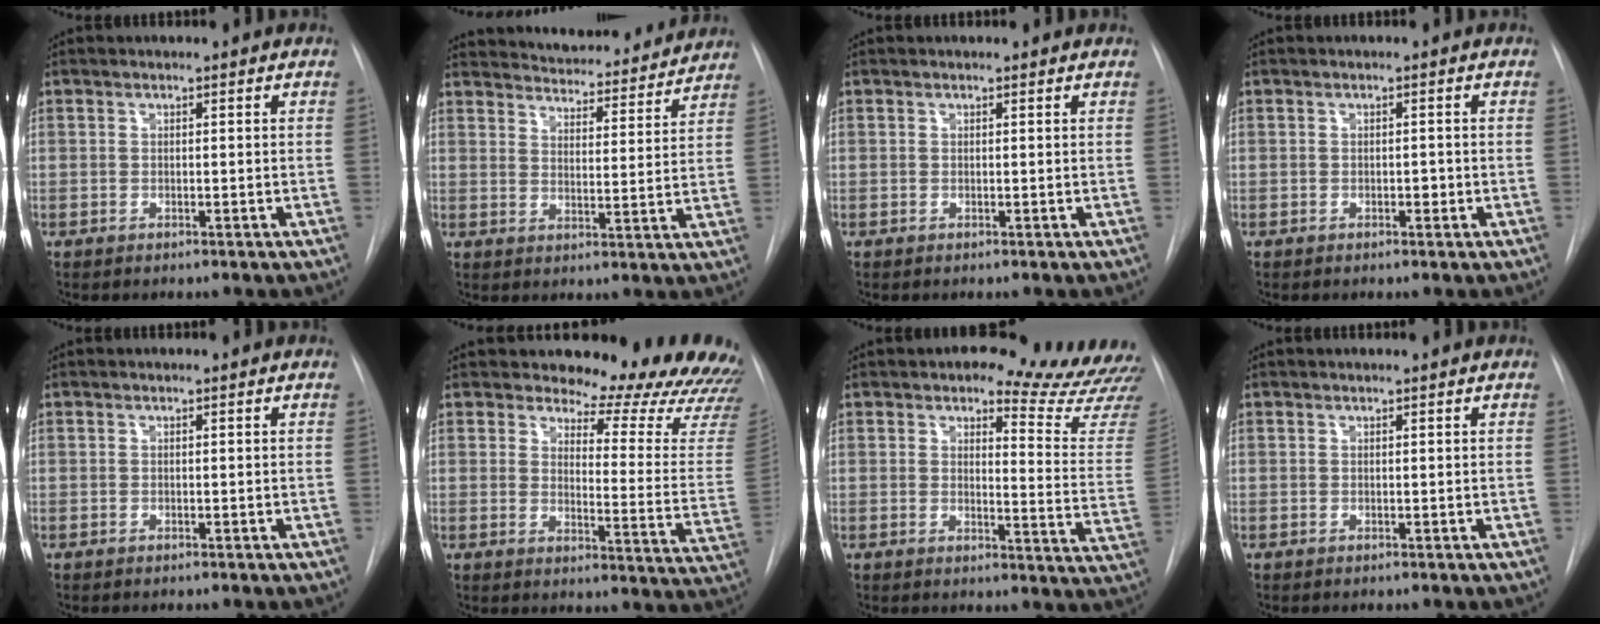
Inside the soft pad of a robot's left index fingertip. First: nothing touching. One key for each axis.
{"total": 20.4, "fx": 19.2, "fy": 4.3, "fz": 5.3, "tx": -0.081, "ty": -0.010, "tz": 0.245}
{"total": 1.0, "fx": 1.0, "fy": 0.4, "fz": 0.1, "tx": -0.010, "ty": 0.009, "tz": 0.010}
{"total": 0.9, "fx": -0.3, "fy": 0.6, "fz": 0.7, "tx": -0.009, "ty": 0.002, "tz": -0.004}
{"total": 0.0}
{"total": 20.1, "fx": 19.0, "fy": 3.5, "fz": 5.7, "tx": -0.054, "ty": -0.129, "tz": 0.198}
{"total": 15.8, "fx": 14.8, "fy": 3.2, "fz": 4.4, "tx": -0.021, "ty": -0.099, "tz": 0.143}
{"total": 1.2, "fx": 1.1, "fy": 0.1, "fz": 0.4, "tx": -0.006, "ty": 0.013, "tz": 0.017}